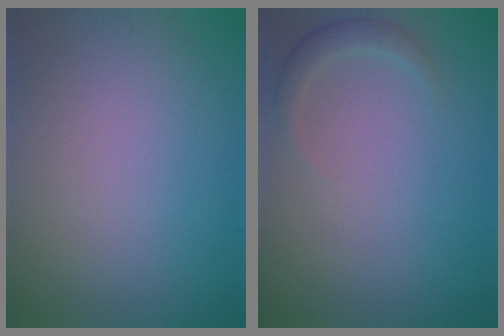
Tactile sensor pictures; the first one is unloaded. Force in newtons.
{"total": 1.6, "press": 1.6, "slide": 0.2}